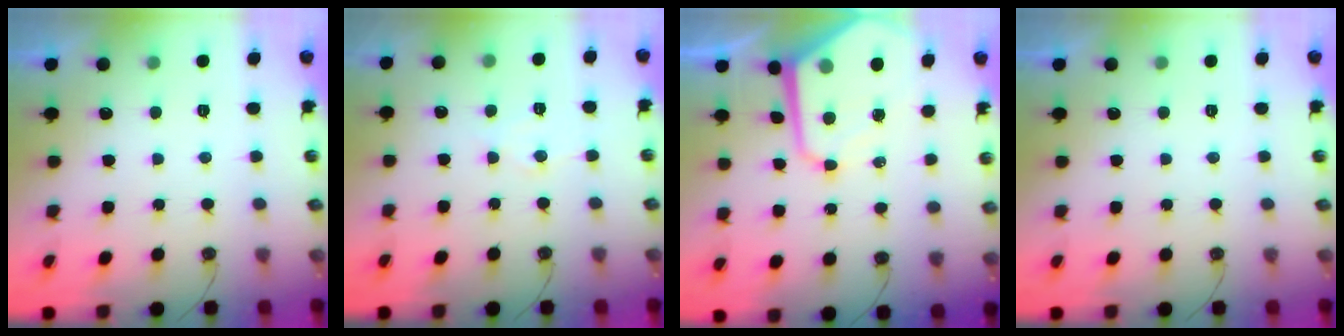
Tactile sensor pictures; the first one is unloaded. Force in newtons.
{"total": 7.0, "press": 7.0, "slide": 0.6}
{"total": 10.9, "press": 10.8, "slide": 0.9}
{"total": 0.0}